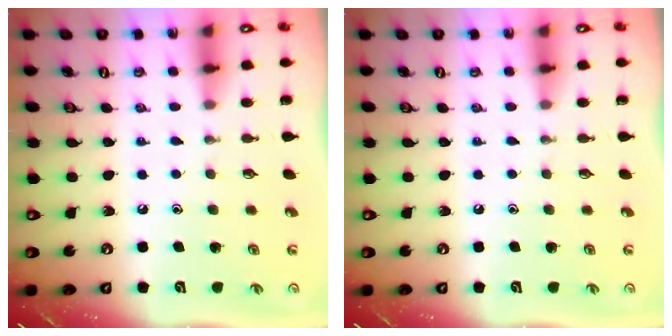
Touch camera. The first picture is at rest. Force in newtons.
{"total": 0.0}